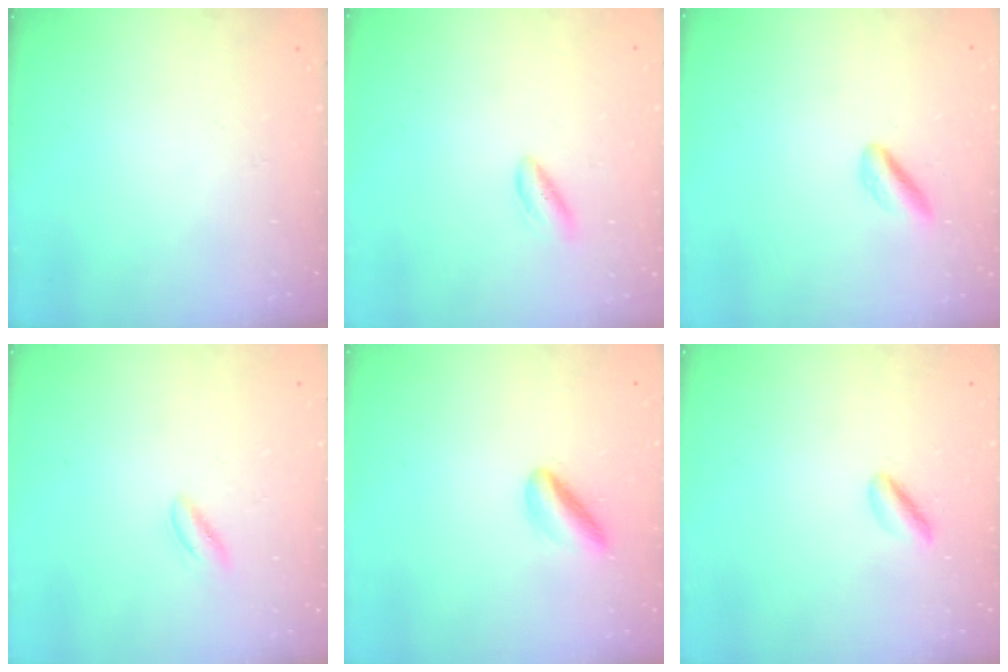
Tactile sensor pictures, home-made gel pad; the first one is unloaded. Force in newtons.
{"total": 3.1, "press": 2.9, "slide": 1.3}
{"total": 2.4, "press": 2.2, "slide": 1.0}
{"total": 2.6, "press": 2.5, "slide": 0.8}
{"total": 5.1, "press": 5.1, "slide": 0.6}
{"total": 2.5, "press": 2.3, "slide": 1.0}